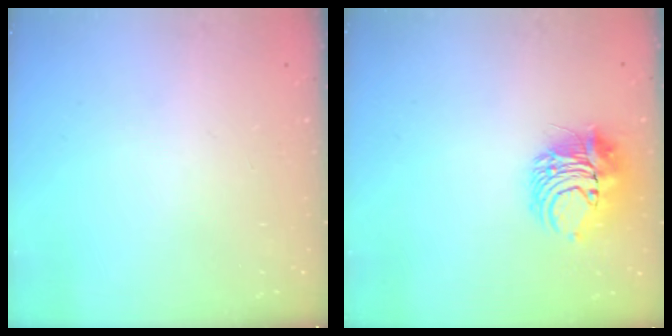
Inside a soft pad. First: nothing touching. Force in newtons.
{"total": 9.1, "press": 9.1, "slide": 0.5}